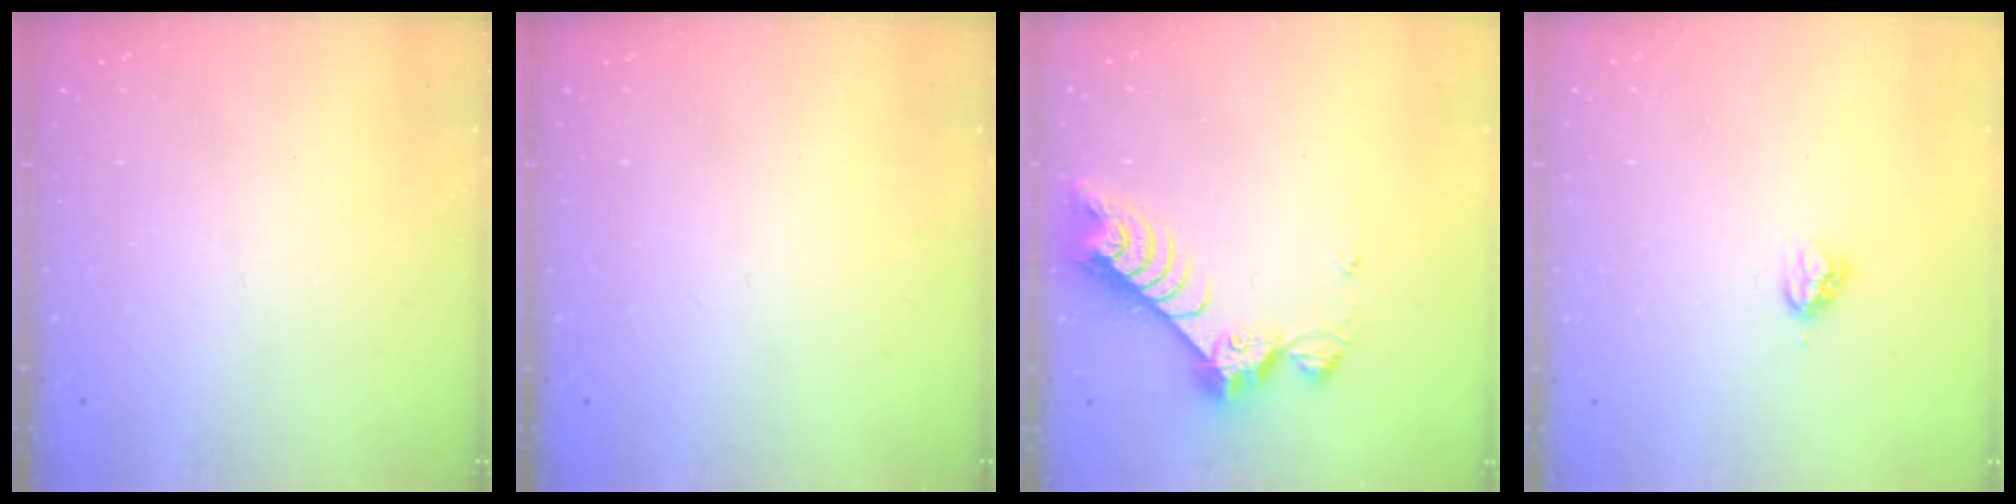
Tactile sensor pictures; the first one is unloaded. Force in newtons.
{"total": 0.0}
{"total": 8.3, "press": 8.2, "slide": 0.9}
{"total": 4.0, "press": 4.0, "slide": 0.4}